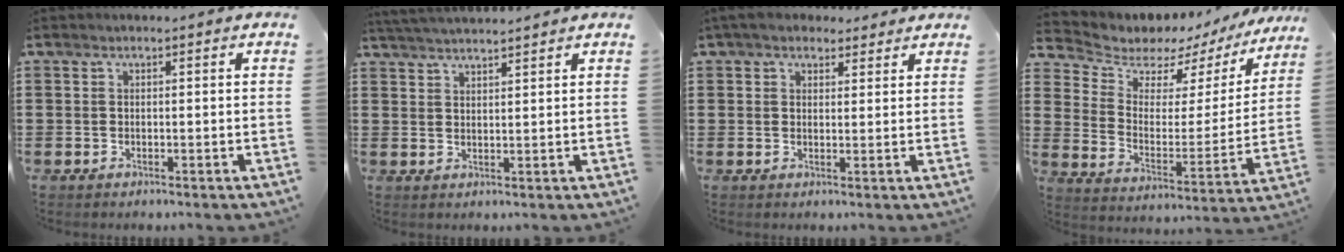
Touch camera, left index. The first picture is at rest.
{"total": 2.7, "force": [2.7, -0.4, 0.3], "torque": [-0.015, -0.006, 0.050]}
{"total": 4.0, "force": [3.4, 1.9, 1.2], "torque": [-0.034, 0.000, 0.063]}
{"total": 5.5, "force": [4.8, 2.4, 0.8], "torque": [-0.045, -0.045, 0.078]}